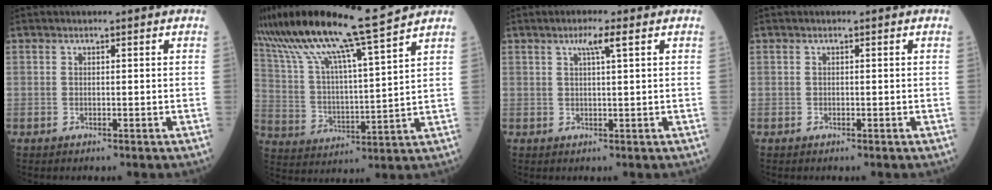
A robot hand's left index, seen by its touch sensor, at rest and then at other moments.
{"total": 18.7, "force": [15.5, -1.0, 10.3], "torque": [-0.193, 0.011, 0.272]}
{"total": 2.8, "force": [1.4, -0.2, 2.4], "torque": [-0.049, 0.006, 0.025]}
{"total": 0.0}